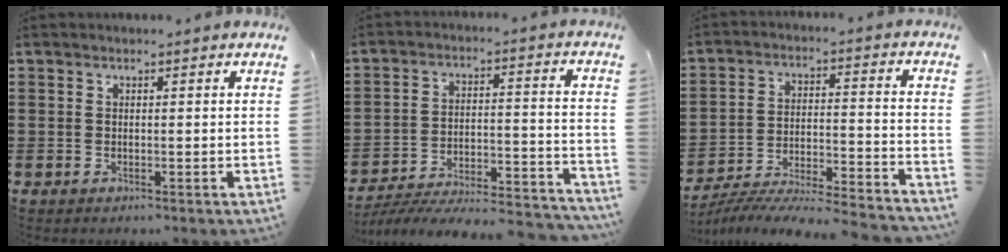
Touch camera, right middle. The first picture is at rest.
{"total": 5.9, "force": [-5.4, 0.6, 2.2], "torque": [-0.039, -0.006, -0.108]}
{"total": 6.4, "force": [-6.1, -0.3, 1.6], "torque": [-0.034, -0.012, -0.125]}